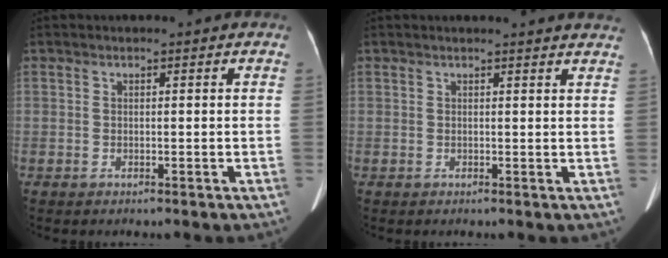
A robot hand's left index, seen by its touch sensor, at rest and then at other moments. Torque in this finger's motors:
{"motor_torque": [-0.26, -0.53, -0.02, -0.01]}